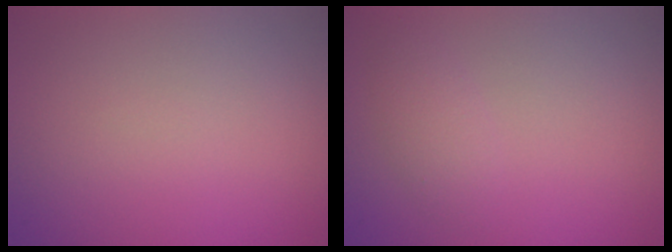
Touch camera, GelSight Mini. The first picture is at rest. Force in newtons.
{"total": 1.6, "press": 1.6, "slide": 0.0}